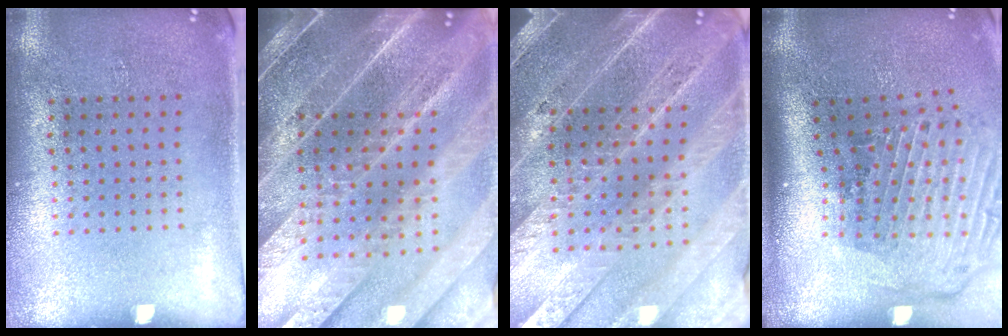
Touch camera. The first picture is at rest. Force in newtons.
{"total": 5.5, "press": 4.6, "slide": 2.9}
{"total": 4.8, "press": 4.3, "slide": 2.3}
{"total": 3.0, "press": 2.1, "slide": 2.1}